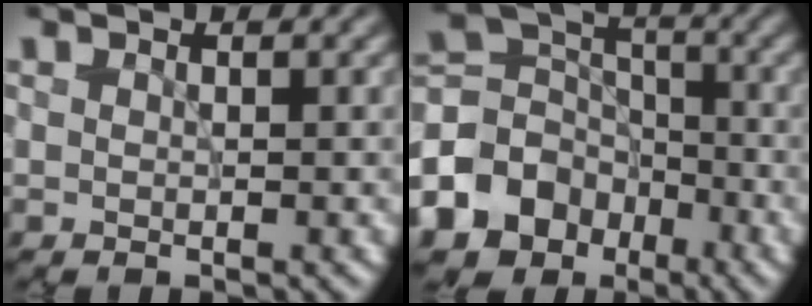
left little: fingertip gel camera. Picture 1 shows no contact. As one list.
[{"total": 8.5, "force": [-4.2, 6.7, 3.1], "torque": [-0.076, 0.003, -0.096]}]